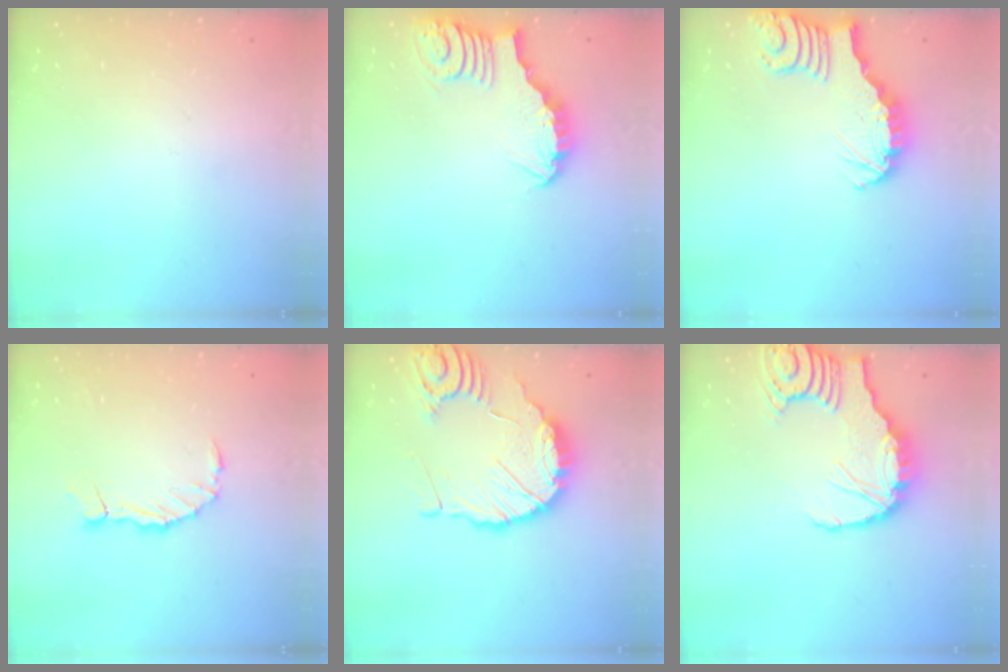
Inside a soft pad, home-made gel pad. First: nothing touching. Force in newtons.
{"total": 3.4, "press": 3.4, "slide": 0.4}
{"total": 3.0, "press": 3.0, "slide": 0.2}
{"total": 5.0, "press": 4.9, "slide": 0.6}
{"total": 14.9, "press": 14.8, "slide": 1.8}
{"total": 13.8, "press": 13.7, "slide": 1.6}